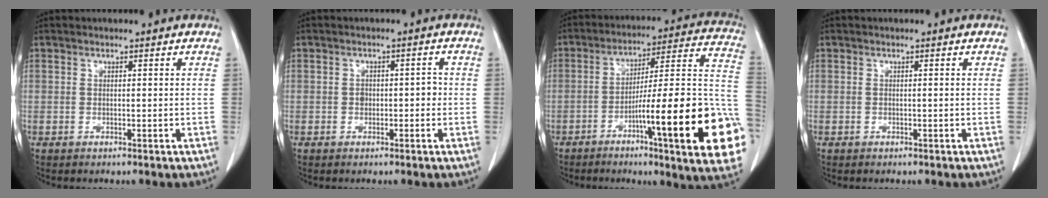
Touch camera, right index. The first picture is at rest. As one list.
[{"total": 2.2, "force": [-0.4, 1.4, 1.6], "torque": [-0.020, 0.009, -0.005]}, {"total": 25.1, "force": [-8.0, 1.3, 23.8], "torque": [-0.238, 0.004, -0.117]}, {"total": 0.0}]